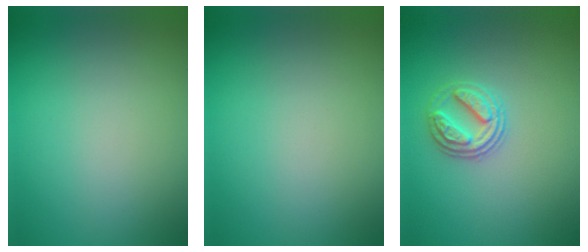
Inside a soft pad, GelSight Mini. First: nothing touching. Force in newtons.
{"total": 0.0}
{"total": 2.7, "press": 2.6, "slide": 0.9}